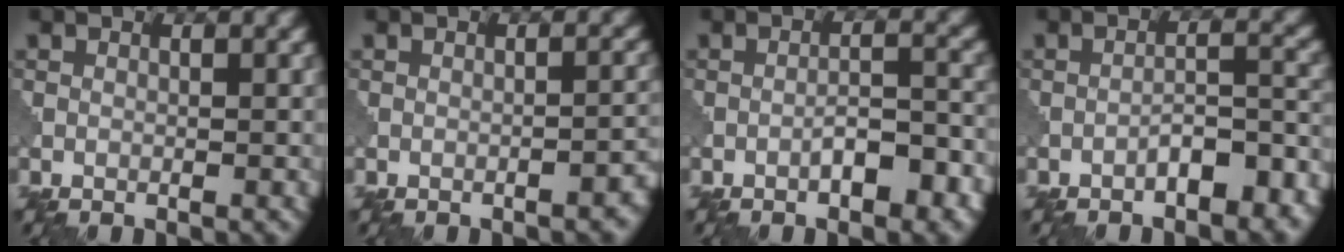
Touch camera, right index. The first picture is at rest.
{"total": 1.8, "force": [-1.1, 0.6, 1.3], "torque": [-0.013, 0.008, -0.014]}
{"total": 3.5, "force": [-1.7, 1.2, 2.8], "torque": [-0.043, 0.009, -0.025]}
{"total": 4.2, "force": [-2.5, 1.5, 3.0], "torque": [-0.042, 0.011, -0.038]}